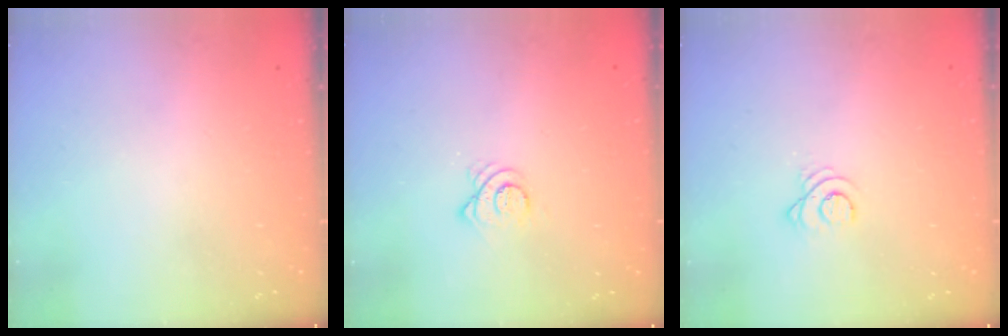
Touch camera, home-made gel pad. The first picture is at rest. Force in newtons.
{"total": 3.6, "press": 3.6, "slide": 0.1}
{"total": 2.7, "press": 2.7, "slide": 0.3}